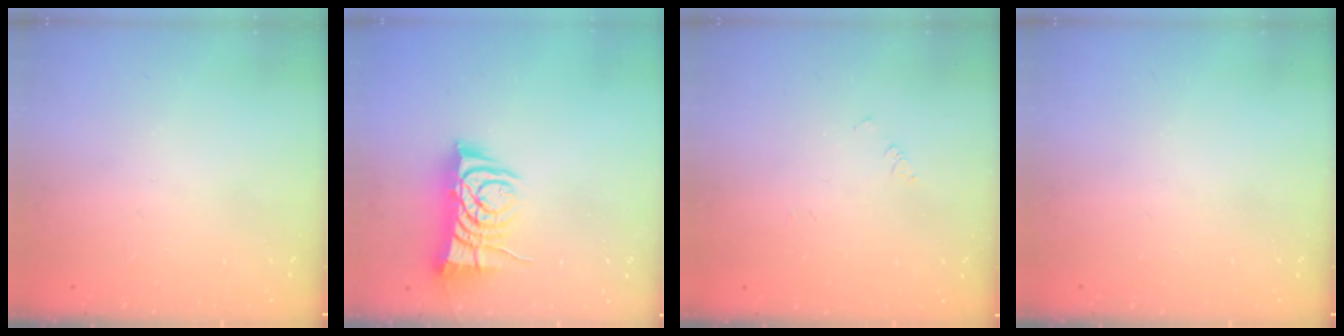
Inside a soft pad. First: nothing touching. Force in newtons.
{"total": 9.2, "press": 9.1, "slide": 1.1}
{"total": 1.4, "press": 1.3, "slide": 0.3}
{"total": 0.0}